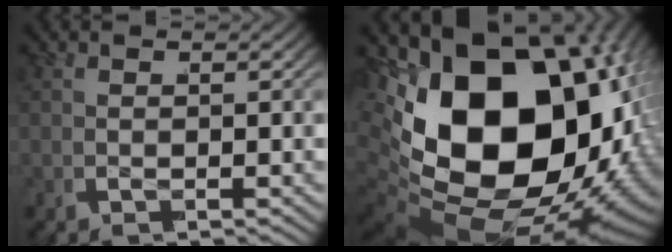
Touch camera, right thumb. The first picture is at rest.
{"total": 30.2, "force": [-2.3, 20.1, 22.5], "torque": [-0.406, -0.071, -0.008]}